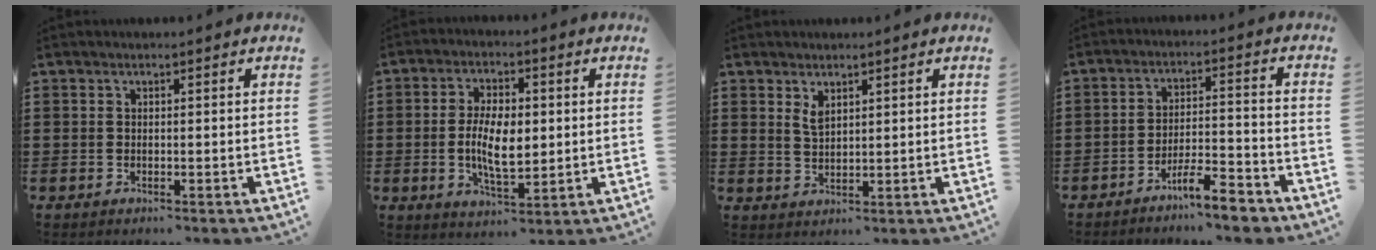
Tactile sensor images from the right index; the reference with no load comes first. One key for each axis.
{"total": 7.8, "fx": 0.0, "fy": 3.6, "fz": 6.9, "tx": -0.132, "ty": 0.003, "tz": -0.004}
{"total": 2.4, "fx": 1.5, "fy": 1.1, "fz": 1.5, "tx": -0.032, "ty": 0.003, "tz": 0.028}
{"total": 6.8, "fx": -5.7, "fy": 0.9, "fz": 3.6, "tx": -0.058, "ty": 0.005, "tz": -0.104}